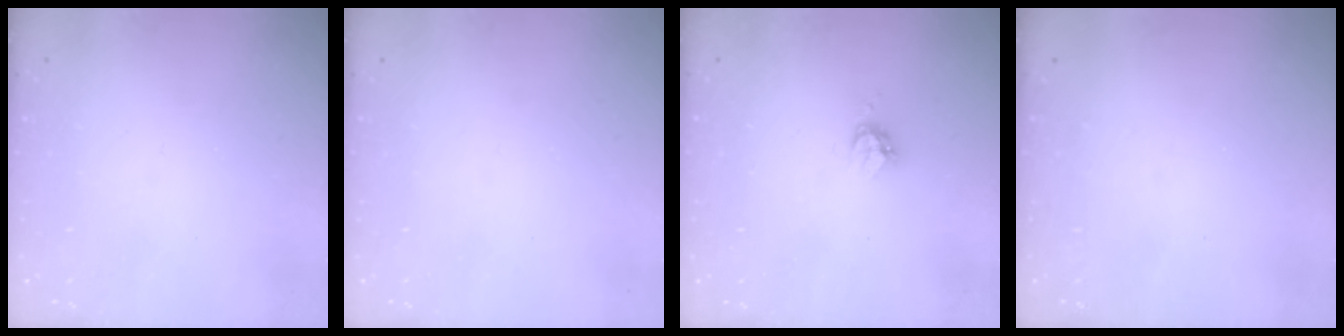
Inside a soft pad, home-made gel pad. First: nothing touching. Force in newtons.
{"total": 0.0}
{"total": 4.0, "press": 4.0, "slide": 0.0}
{"total": 0.0}